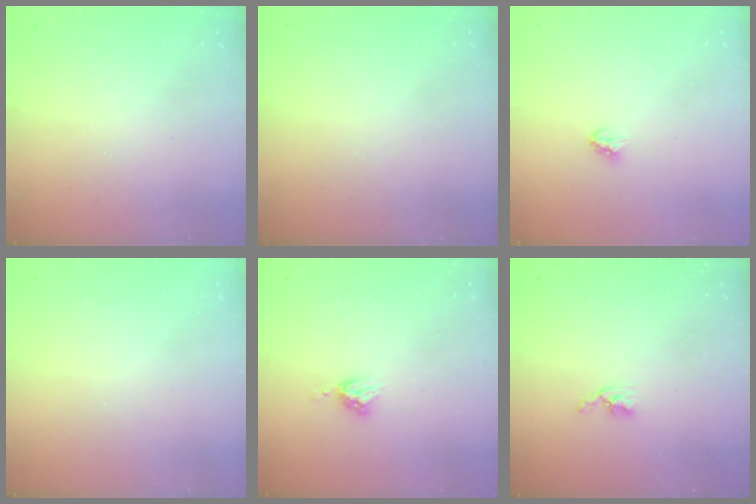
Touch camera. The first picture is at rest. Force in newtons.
{"total": 0.0}
{"total": 3.1, "press": 3.1, "slide": 0.2}
{"total": 0.0}
{"total": 5.1, "press": 5.1, "slide": 0.7}
{"total": 2.7, "press": 2.7, "slide": 0.5}